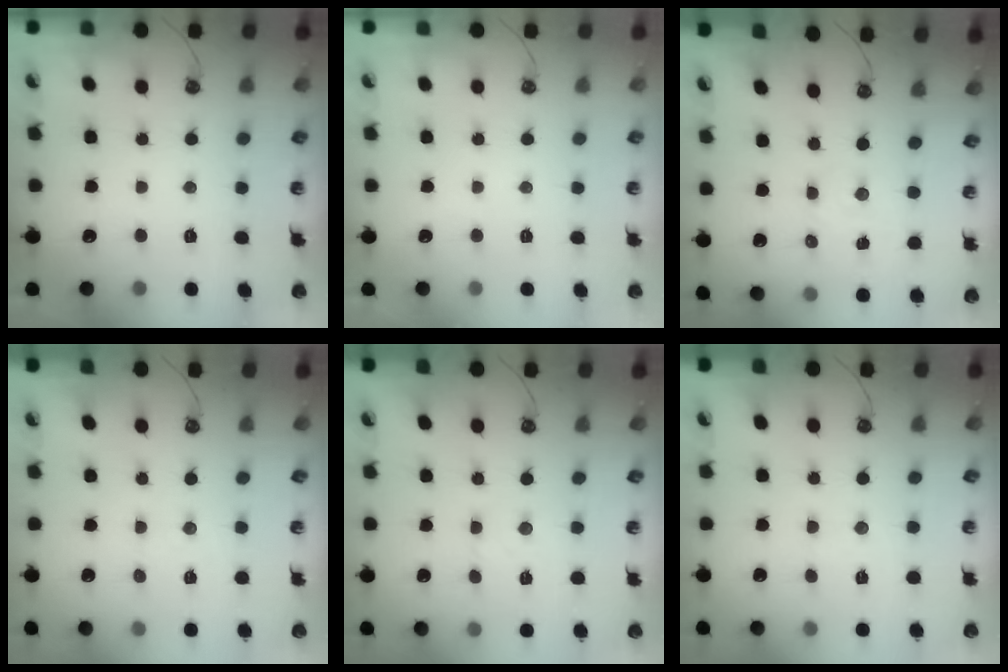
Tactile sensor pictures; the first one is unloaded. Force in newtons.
{"total": 0.0}
{"total": 2.6, "press": 2.6, "slide": 0.4}
{"total": 1.9, "press": 1.9, "slide": 0.3}
{"total": 2.5, "press": 2.4, "slide": 0.4}
{"total": 3.0, "press": 3.0, "slide": 0.5}